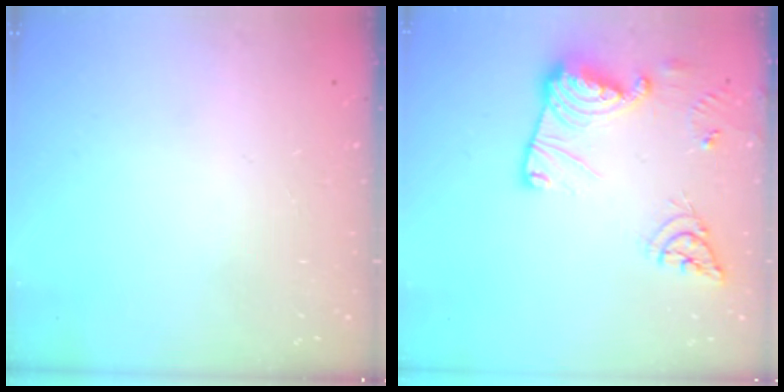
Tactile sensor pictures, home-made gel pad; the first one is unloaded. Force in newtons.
{"total": 17.7, "press": 17.6, "slide": 1.8}